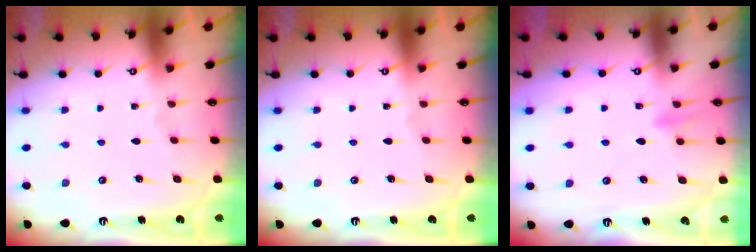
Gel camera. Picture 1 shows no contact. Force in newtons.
{"total": 0.0}
{"total": 6.6, "press": 6.5, "slide": 1.2}